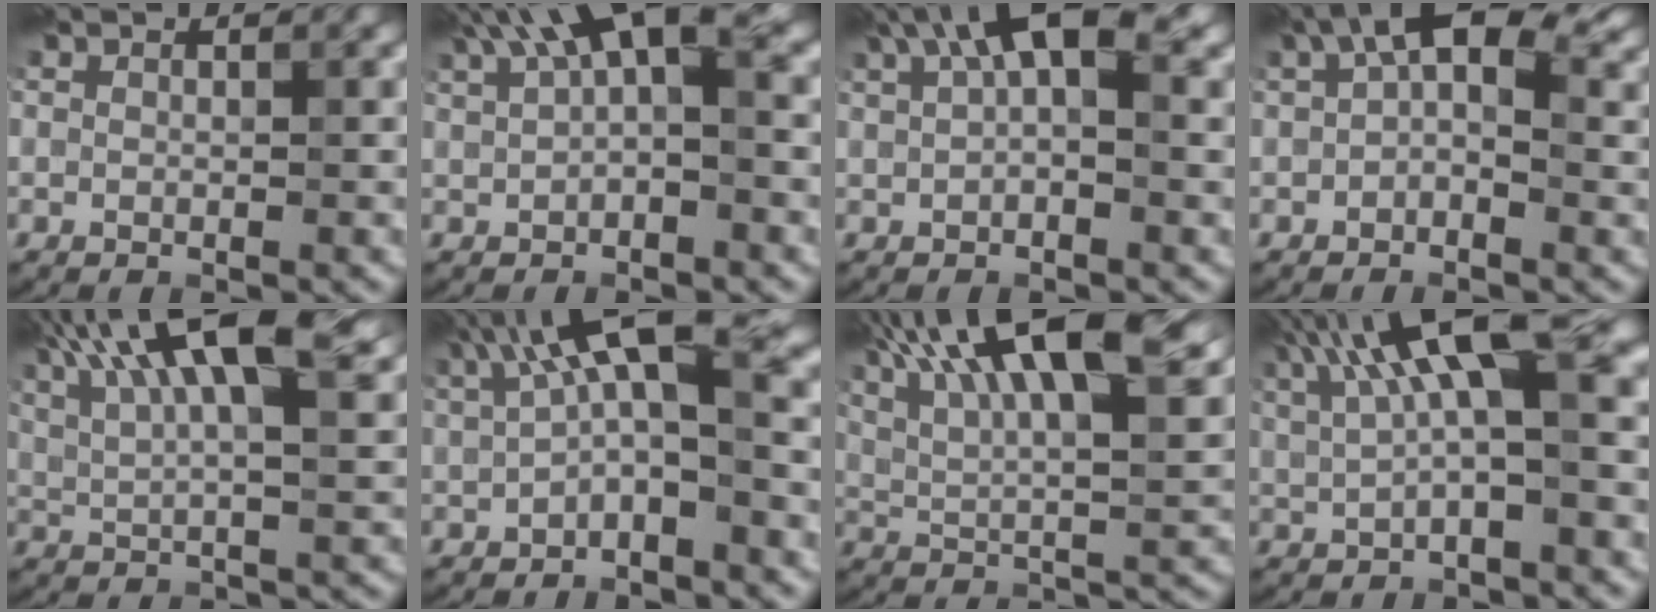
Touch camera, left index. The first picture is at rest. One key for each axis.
{"total": 6.5, "fx": 3.0, "fy": 2.3, "fz": 5.3, "tx": -0.084, "ty": 0.016, "tz": 0.043}
{"total": 6.8, "fx": 3.0, "fy": 2.7, "fz": 5.4, "tx": -0.084, "ty": 0.019, "tz": 0.040}
{"total": 6.7, "fx": 1.9, "fy": 3.6, "fz": 5.4, "tx": -0.076, "ty": 0.018, "tz": 0.017}
{"total": 13.3, "fx": 6.8, "fy": 4.0, "fz": 10.7, "tx": -0.174, "ty": 0.026, "tz": 0.099}
{"total": 7.1, "fx": 1.8, "fy": 2.3, "fz": 6.5, "tx": -0.106, "ty": 0.015, "tz": 0.019}
{"total": 15.4, "fx": 8.1, "fy": 4.9, "fz": 12.2, "tx": -0.194, "ty": 0.021, "tz": 0.123}
{"total": 10.0, "fx": 3.4, "fy": 2.8, "fz": 8.9, "tx": -0.156, "ty": 0.016, "tz": 0.053}